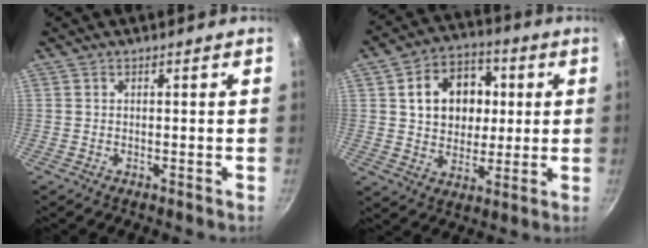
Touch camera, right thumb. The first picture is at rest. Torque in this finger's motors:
{"motor_torque": [-0.80, 1.32, 0.28, -0.01, 0.15]}